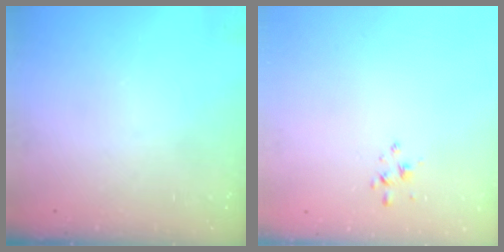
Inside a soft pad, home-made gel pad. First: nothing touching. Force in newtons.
{"total": 2.1, "press": 2.0, "slide": 0.7}